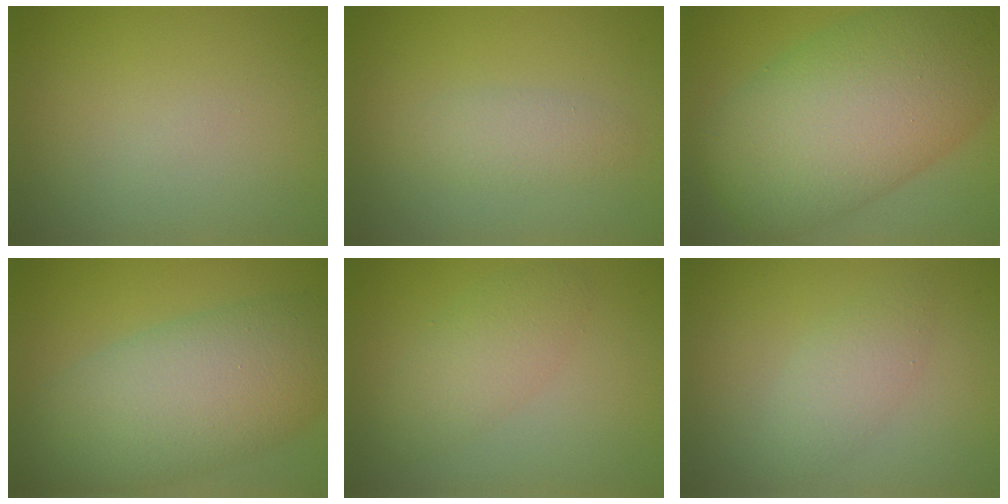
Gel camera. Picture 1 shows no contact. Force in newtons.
{"total": 1.9, "press": 1.9, "slide": 0.1}
{"total": 14.0, "press": 14.0, "slide": 0.3}
{"total": 8.8, "press": 8.8, "slide": 0.6}
{"total": 2.9, "press": 2.9, "slide": 0.1}
{"total": 2.2, "press": 2.2, "slide": 0.0}